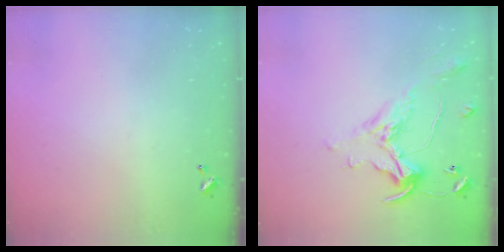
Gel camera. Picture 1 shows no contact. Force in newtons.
{"total": 1.7, "press": 1.3, "slide": 1.2}